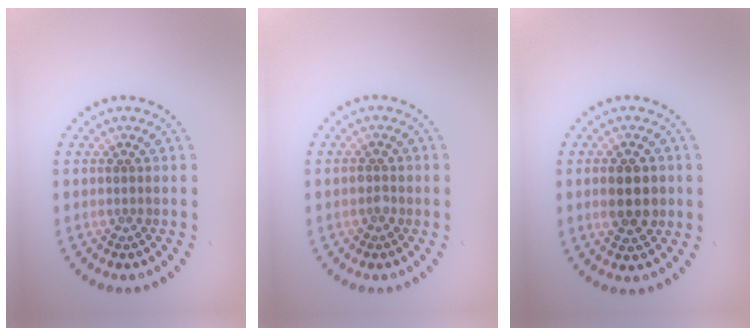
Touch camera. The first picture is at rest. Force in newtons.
{"total": 1.0, "press": 1.0, "slide": 0.2}
{"total": 4.2, "press": 4.2, "slide": 0.1}